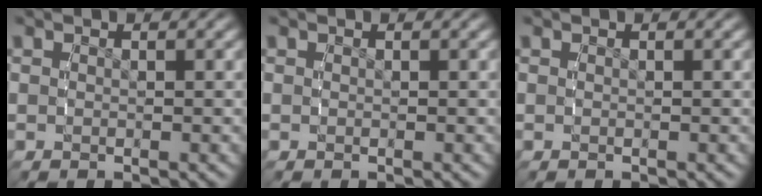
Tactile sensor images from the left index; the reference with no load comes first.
{"total": 0.0}
{"total": 0.0}